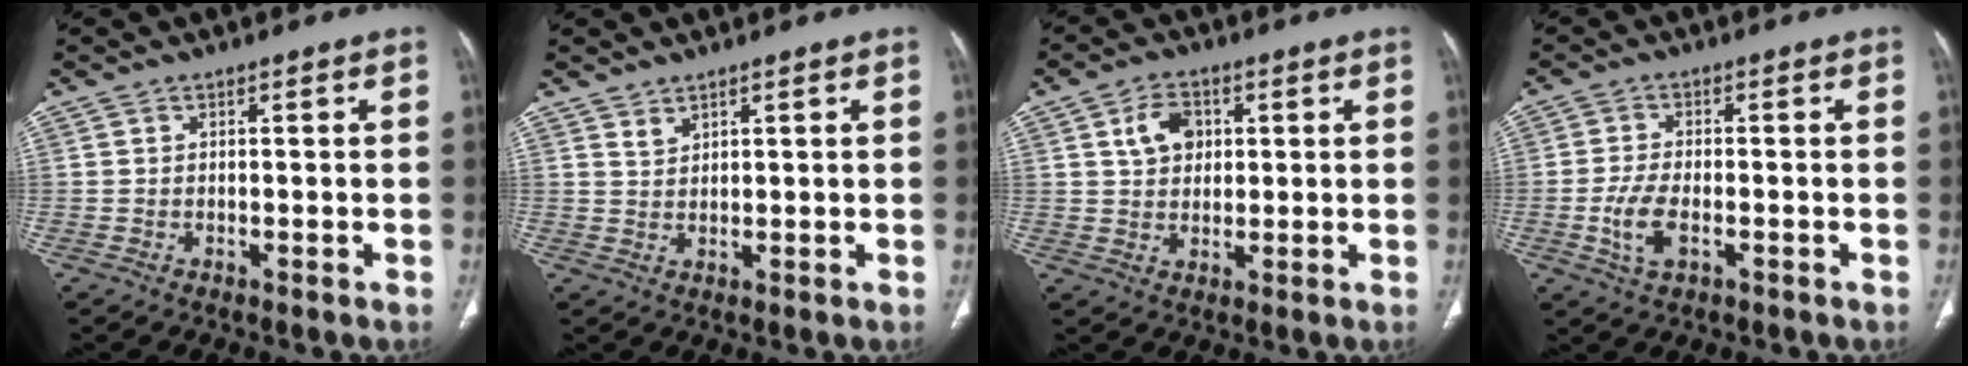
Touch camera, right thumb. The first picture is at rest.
{"total": 1.8, "force": [1.5, 0.7, 0.6], "torque": [-0.003, -0.010, 0.031]}
{"total": 6.4, "force": [2.0, 4.7, 3.8], "torque": [-0.046, -0.003, 0.033]}
{"total": 6.0, "force": [-1.8, 3.0, 4.9], "torque": [-0.107, 0.005, -0.031]}